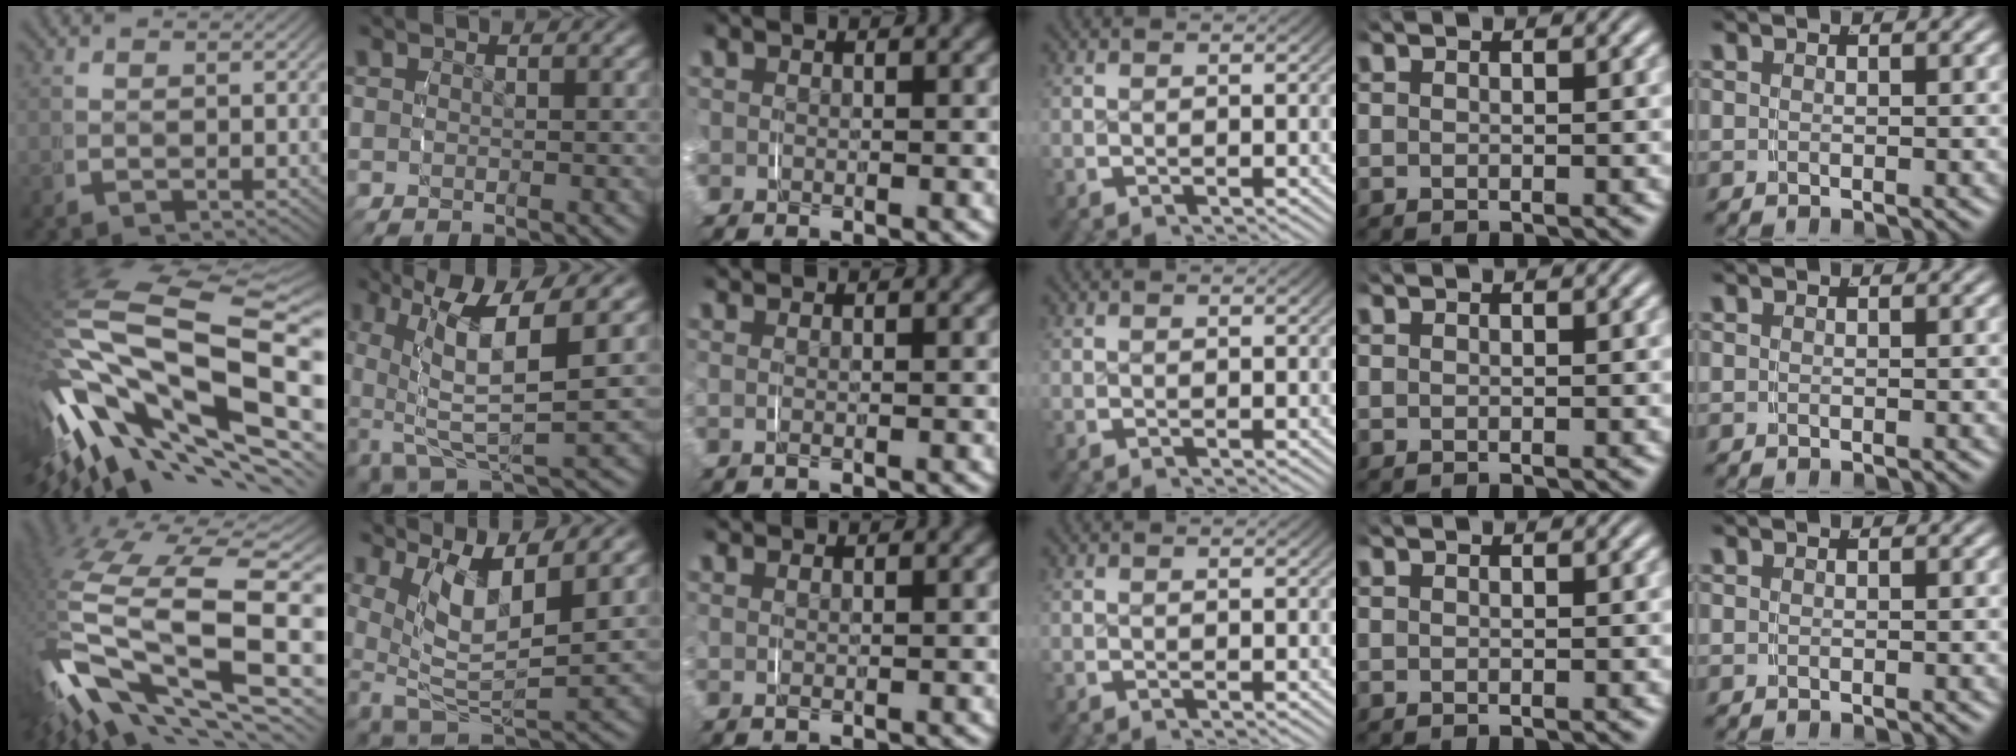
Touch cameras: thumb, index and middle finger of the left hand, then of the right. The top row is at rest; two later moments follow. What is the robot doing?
{"motion": "grasp_and_lifting", "object": "shoes"}